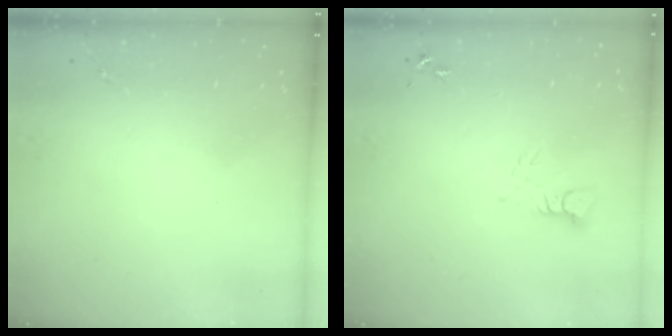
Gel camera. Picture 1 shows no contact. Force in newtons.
{"total": 3.5, "press": 3.5, "slide": 0.2}